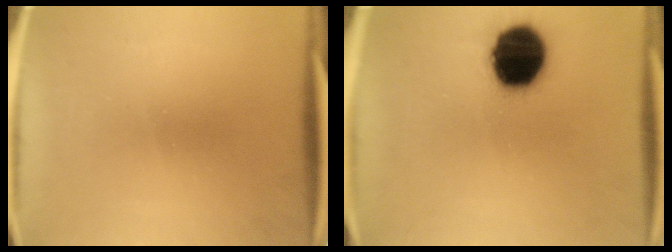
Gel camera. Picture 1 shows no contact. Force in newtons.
{"total": 18.6}